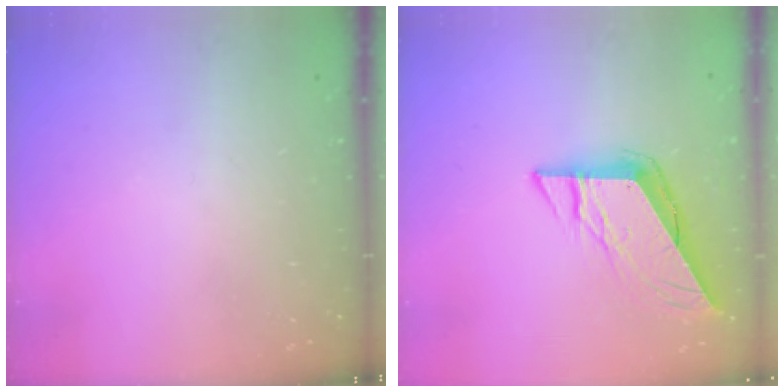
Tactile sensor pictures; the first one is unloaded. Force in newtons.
{"total": 9.4, "press": 9.3, "slide": 0.7}